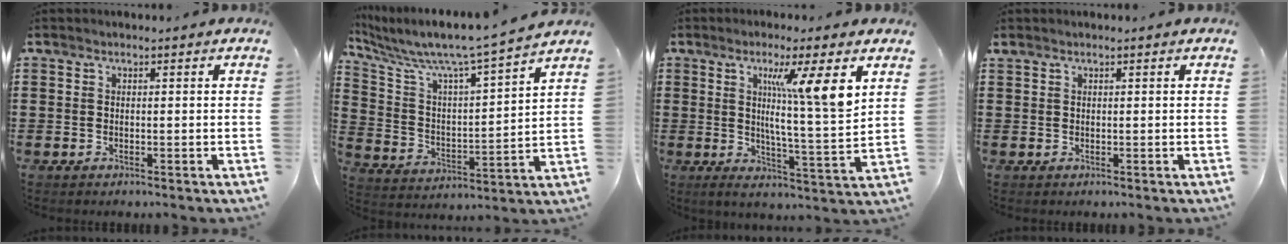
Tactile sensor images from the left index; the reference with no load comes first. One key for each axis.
{"total": 7.3, "fx": 6.5, "fy": -0.1, "fz": 3.3, "tx": -0.095, "ty": -0.053, "tz": 0.101}
{"total": 11.1, "fx": 5.0, "fy": 0.5, "fz": 9.9, "tx": -0.177, "ty": -0.012, "tz": 0.073}
{"total": 0.0}